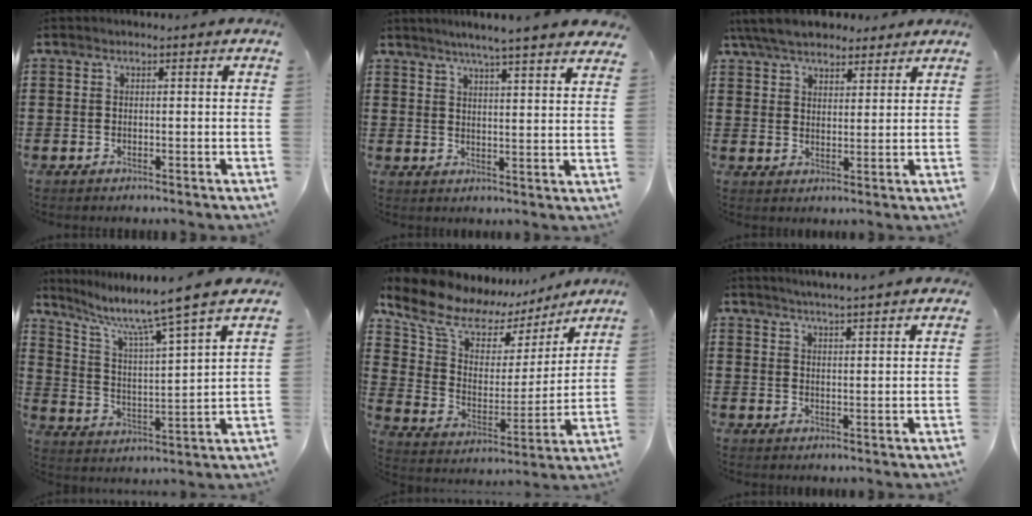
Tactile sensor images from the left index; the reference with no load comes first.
{"total": 4.6, "force": [4.2, -0.9, 1.8], "torque": [-0.051, -0.021, 0.070]}
{"total": 7.0, "force": [6.1, 2.3, 2.5], "torque": [-0.070, -0.005, 0.116]}
{"total": 7.5, "force": [6.1, -0.9, 4.3], "torque": [-0.110, -0.047, 0.091]}
{"total": 10.8, "force": [7.9, 5.9, 4.4], "torque": [-0.122, -0.038, 0.138]}
{"total": 3.2, "force": [3.1, -0.6, 0.6], "torque": [-0.022, -0.013, 0.056]}